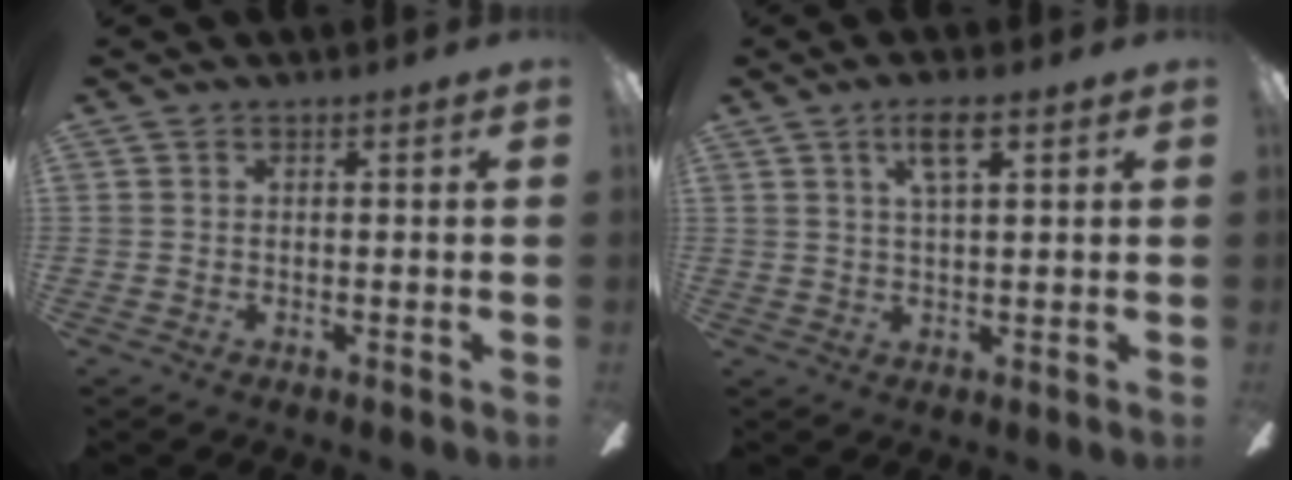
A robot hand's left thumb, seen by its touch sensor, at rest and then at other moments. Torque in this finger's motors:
{"motor_torque": [-0.22, -0.07, -0.41, 0.17, -0.02]}